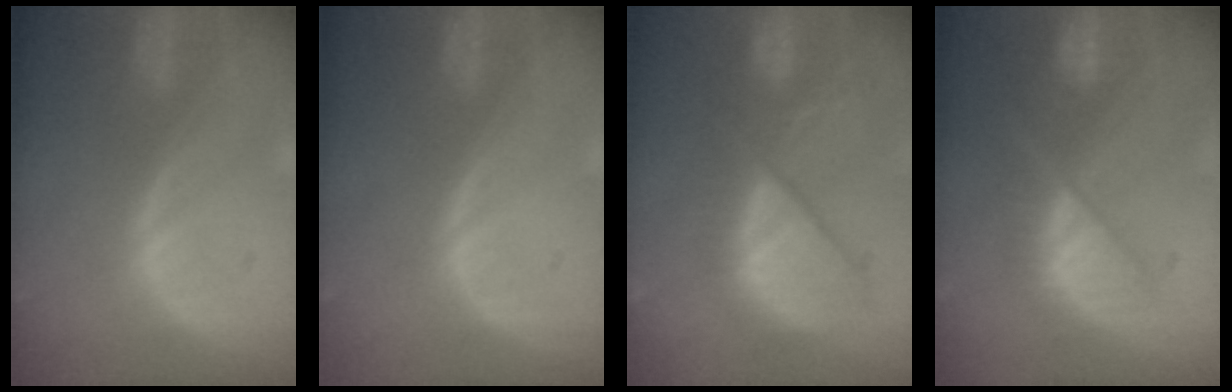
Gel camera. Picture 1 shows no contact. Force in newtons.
{"total": 0.0}
{"total": 10.6, "press": 9.9, "slide": 4.0}
{"total": 9.7, "press": 8.3, "slide": 5.1}